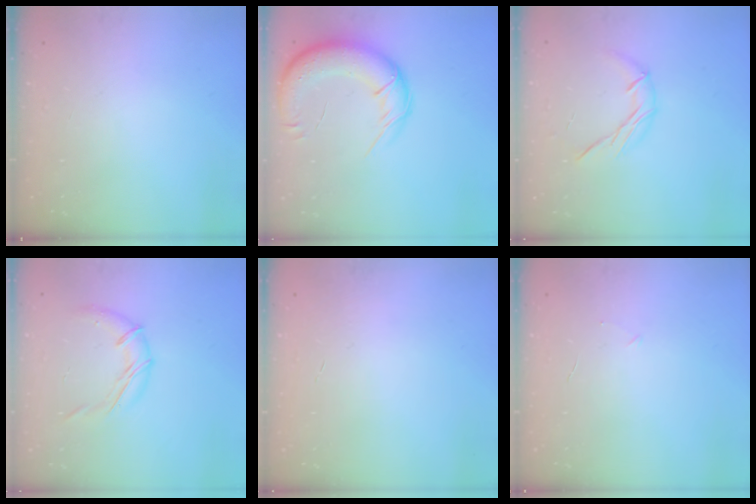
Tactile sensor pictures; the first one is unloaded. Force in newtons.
{"total": 17.2, "press": 16.7, "slide": 4.1}
{"total": 7.4, "press": 7.3, "slide": 0.5}
{"total": 10.7, "press": 10.6, "slide": 1.5}
{"total": 0.0}
{"total": 2.4, "press": 2.3, "slide": 0.8}